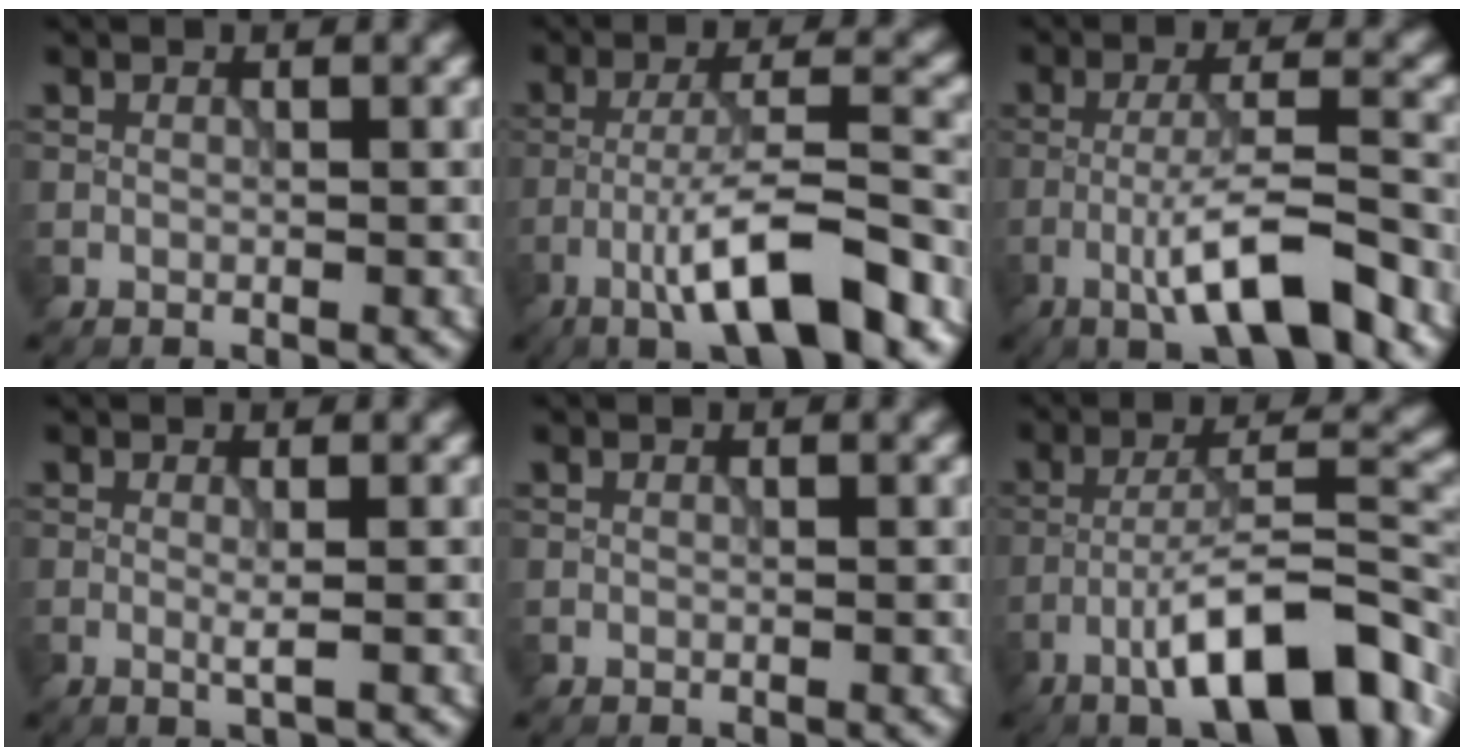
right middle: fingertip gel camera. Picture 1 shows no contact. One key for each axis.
{"total": 9.4, "fx": -5.1, "fy": 1.8, "fz": 7.7, "tx": -0.124, "ty": 0.014, "tz": -0.087}
{"total": 7.0, "fx": -3.4, "fy": 1.2, "fz": 6.0, "tx": -0.105, "ty": 0.011, "tz": -0.063}
{"total": 1.2, "fx": -0.1, "fy": 0.1, "fz": 1.2, "tx": -0.023, "ty": -0.003, "tz": -0.004}
{"total": 0.0}
{"total": 11.4, "fx": -6.3, "fy": 3.0, "fz": 9.0, "tx": -0.142, "ty": 0.013, "tz": -0.103}